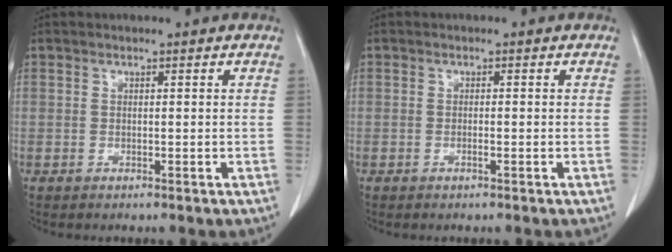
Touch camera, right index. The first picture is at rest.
{"total": 0.7, "force": [-0.3, 0.0, 0.7], "torque": [-0.013, 0.001, -0.003]}